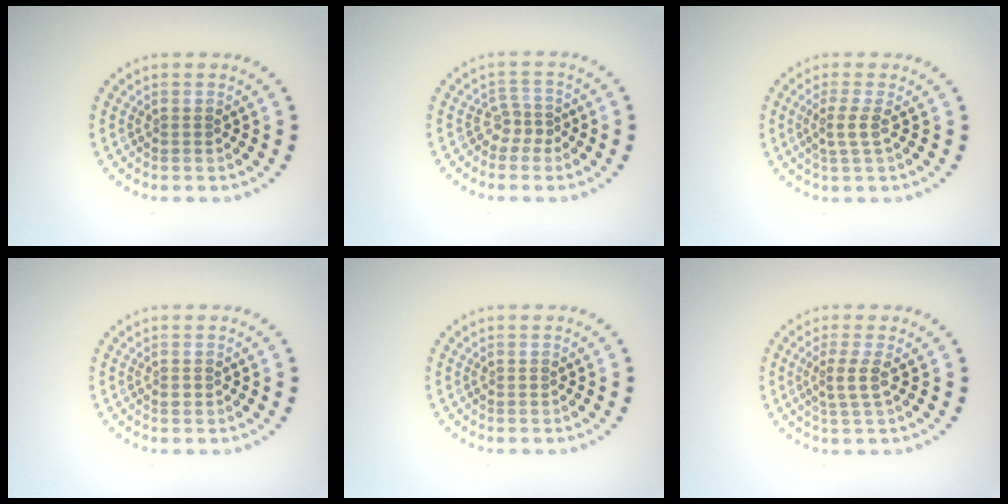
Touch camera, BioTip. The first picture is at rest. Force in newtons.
{"total": 1.7, "press": 1.2, "slide": 1.2}
{"total": 1.9, "press": 1.4, "slide": 1.2}
{"total": 0.5, "press": 0.4, "slide": 0.3}
{"total": 0.0}
{"total": 2.1, "press": 1.6, "slide": 1.4}